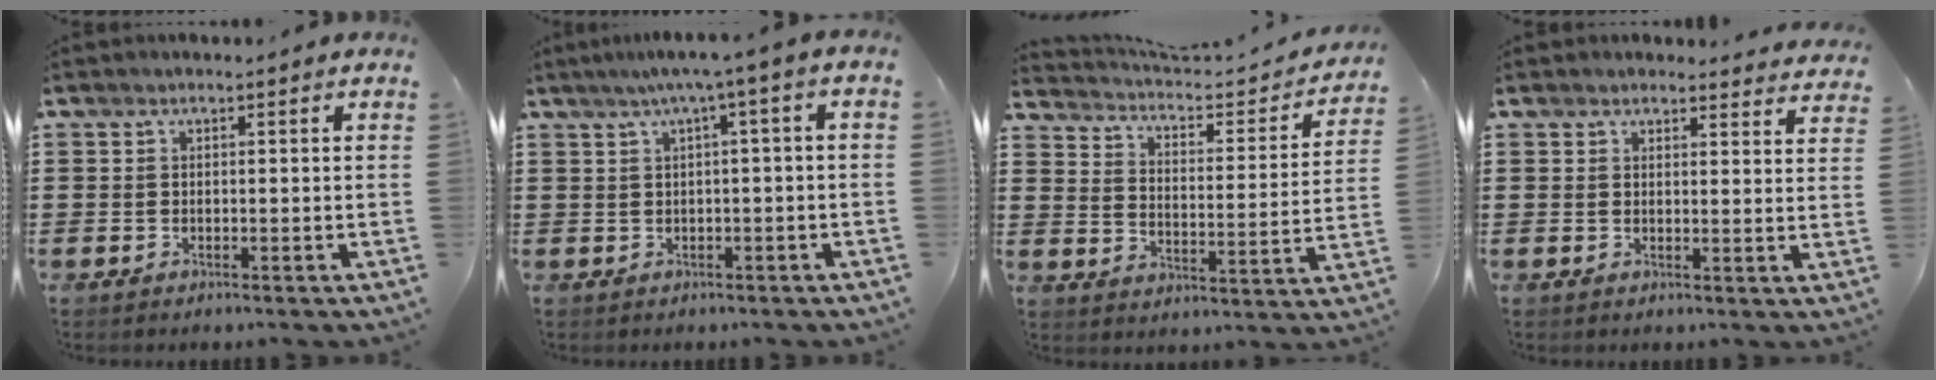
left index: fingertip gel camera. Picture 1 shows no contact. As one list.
[{"total": 3.1, "force": [-0.1, -0.3, 3.1], "torque": [-0.056, -0.002, -0.007]}, {"total": 3.0, "force": [2.7, 0.6, 1.0], "torque": [-0.039, -0.025, 0.036]}, {"total": 2.7, "force": [2.7, 0.2, 0.3], "torque": [-0.005, -0.013, 0.050]}]